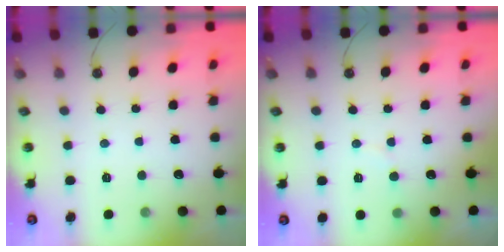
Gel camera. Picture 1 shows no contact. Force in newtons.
{"total": 4.1, "press": 4.0, "slide": 0.4}